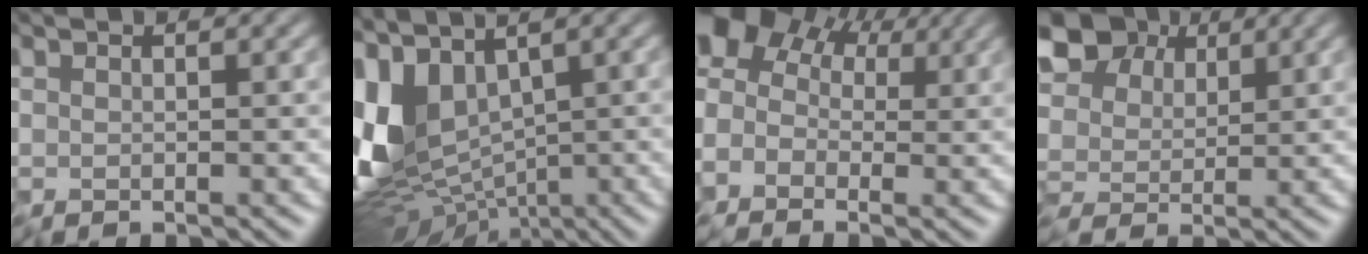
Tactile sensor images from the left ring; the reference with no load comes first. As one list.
[{"total": 10.5, "force": [0.2, 6.1, 8.5], "torque": [-0.200, -0.004, 0.010]}, {"total": 7.5, "force": [1.5, 5.4, 5.1], "torque": [-0.085, 0.032, 0.001]}, {"total": 8.9, "force": [4.3, 5.7, 5.5], "torque": [-0.134, 0.026, 0.061]}]